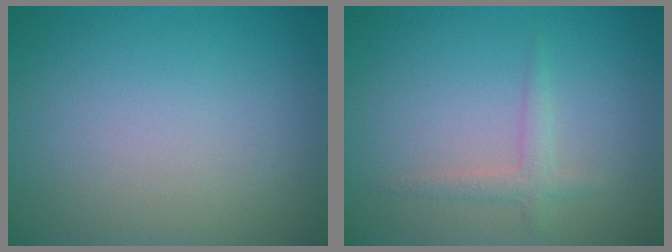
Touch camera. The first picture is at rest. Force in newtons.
{"total": 1.5, "press": 1.5, "slide": 0.0}